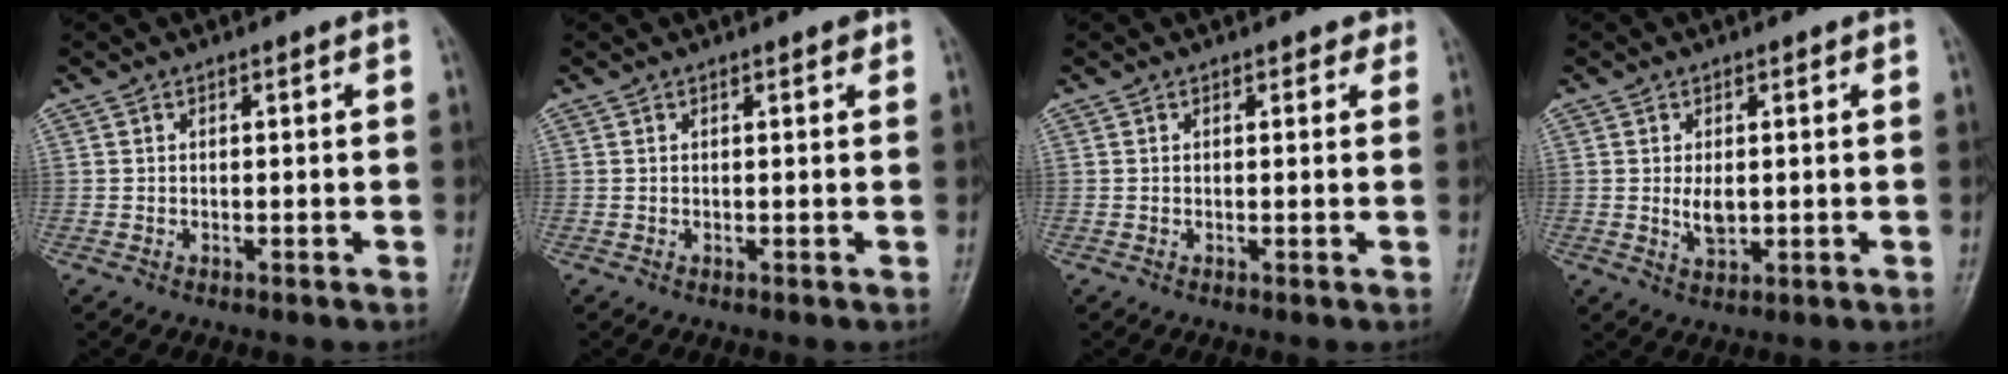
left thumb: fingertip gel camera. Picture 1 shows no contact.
{"total": 1.0, "force": [0.6, 0.4, 0.7], "torque": [-0.008, -0.001, 0.005]}
{"total": 1.3, "force": [0.9, 0.9, 0.5], "torque": [0.008, -0.003, 0.004]}
{"total": 3.4, "force": [0.2, 2.1, 2.7], "torque": [-0.044, -0.008, 0.008]}